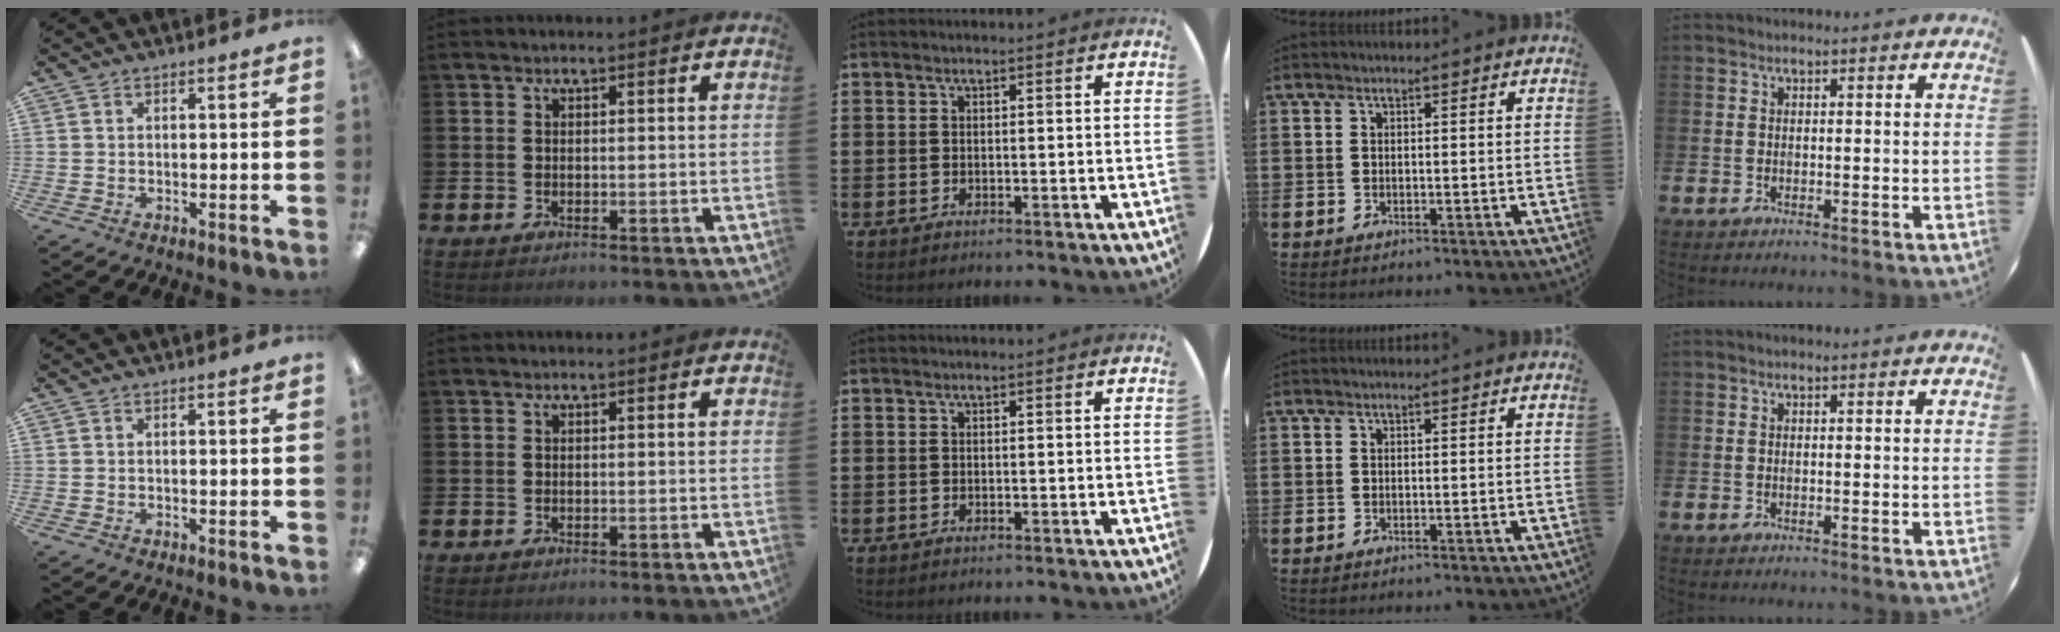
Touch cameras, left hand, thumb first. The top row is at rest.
{}